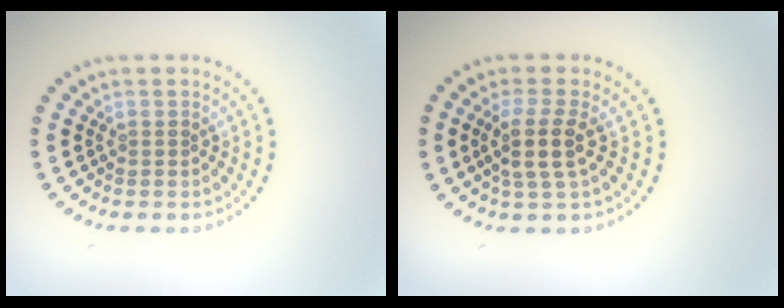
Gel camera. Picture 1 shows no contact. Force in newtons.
{"total": 2.9, "press": 2.3, "slide": 1.7}